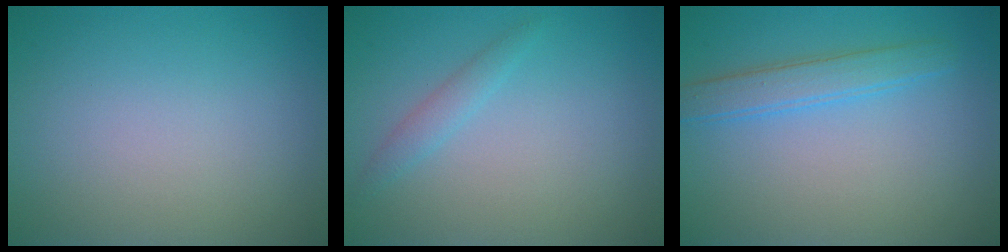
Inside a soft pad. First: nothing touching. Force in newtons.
{"total": 1.3, "press": 1.3, "slide": 0.0}
{"total": 2.6, "press": 2.6, "slide": 0.1}